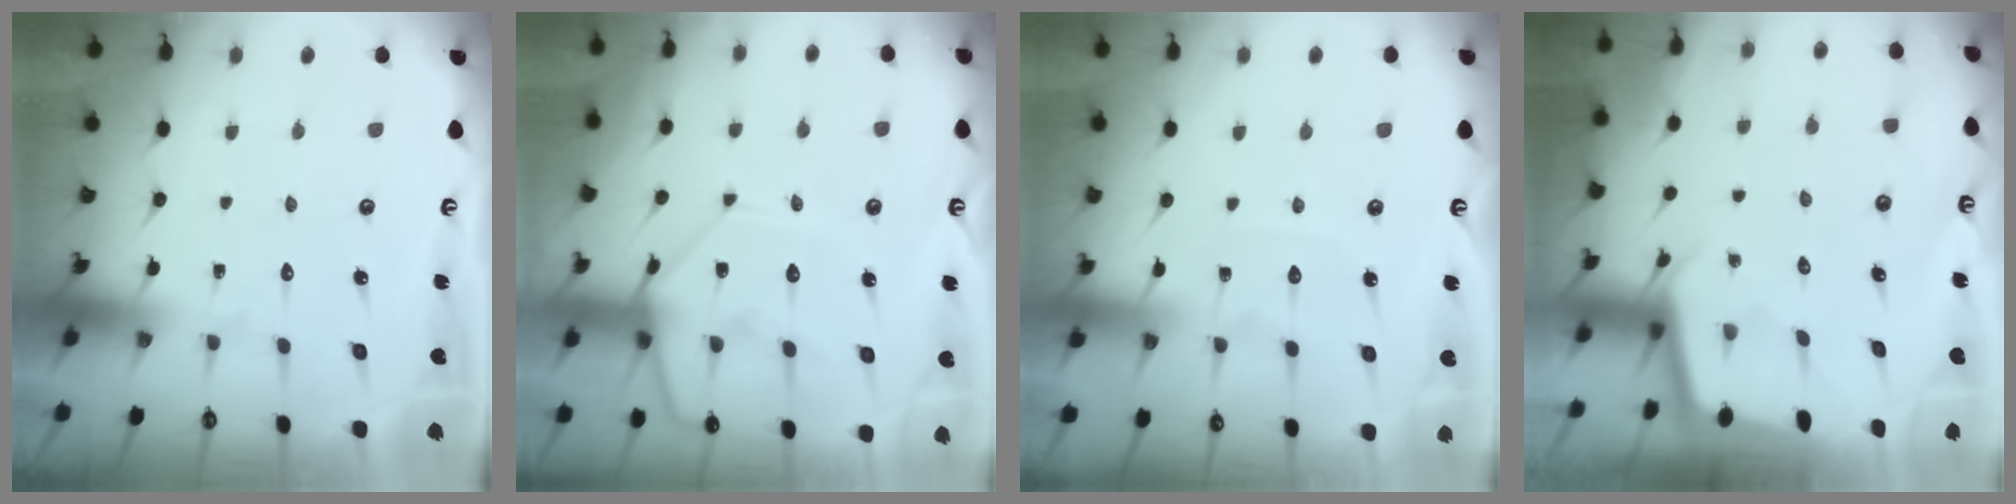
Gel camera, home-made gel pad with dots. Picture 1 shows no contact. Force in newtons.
{"total": 11.2, "press": 11.1, "slide": 1.0}
{"total": 3.7, "press": 3.7, "slide": 0.5}
{"total": 1.8, "press": 1.8, "slide": 0.1}